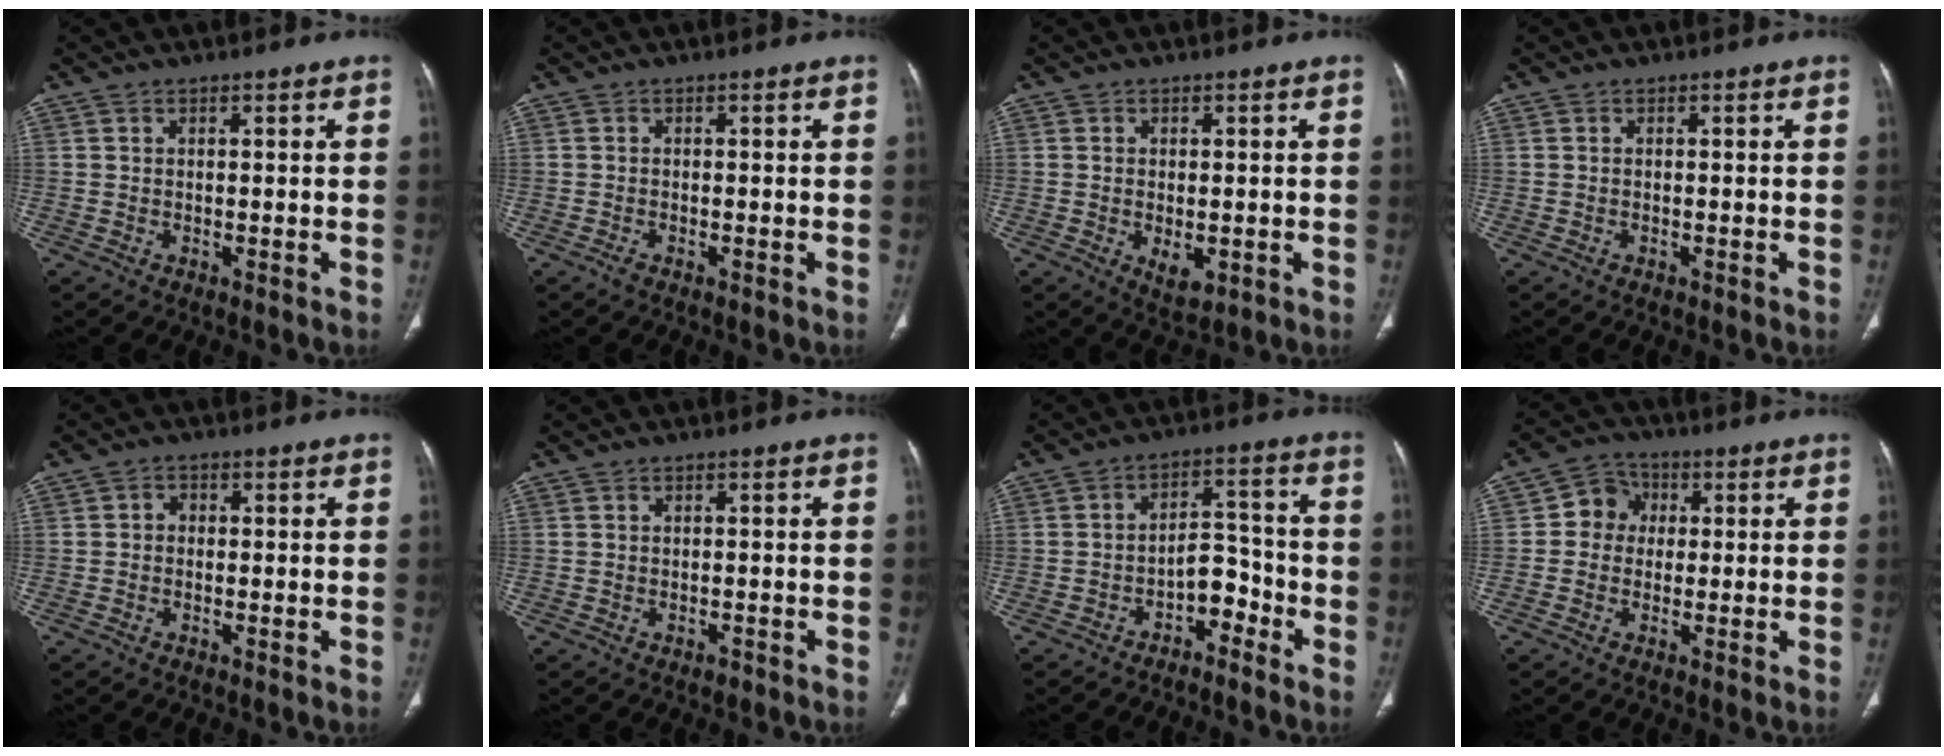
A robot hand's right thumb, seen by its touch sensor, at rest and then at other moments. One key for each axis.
{"total": 0.8, "fx": -0.5, "fy": 0.2, "fz": 0.5, "tx": -0.017, "ty": -0.001, "tz": -0.013}
{"total": 4.3, "fx": -1.0, "fy": 2.4, "fz": 3.5, "tx": -0.052, "ty": -0.009, "tz": -0.007}
{"total": 0.0}
{"total": 1.5, "fx": -0.3, "fy": 1.3, "fz": 0.7, "tx": 0.001, "ty": 0.006, "tz": -0.011}
{"total": 1.0, "fx": -0.6, "fy": 0.6, "fz": 0.4, "tx": -0.005, "ty": 0.002, "tz": -0.009}
{"total": 6.4, "fx": -3.8, "fy": 4.0, "fz": 3.3, "tx": -0.024, "ty": 0.050, "tz": -0.064}
{"total": 6.0, "fx": 0.6, "fy": 5.4, "fz": 2.5, "tx": -0.015, "ty": 0.014, "tz": -0.003}